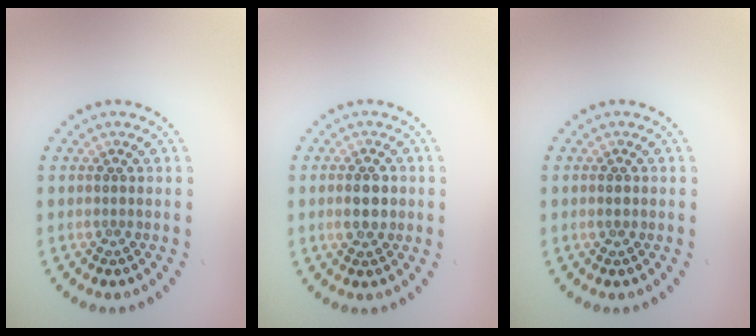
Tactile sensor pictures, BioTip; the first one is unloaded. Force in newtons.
{"total": 2.8, "press": 2.8, "slide": 0.0}
{"total": 1.0, "press": 1.0, "slide": 0.0}